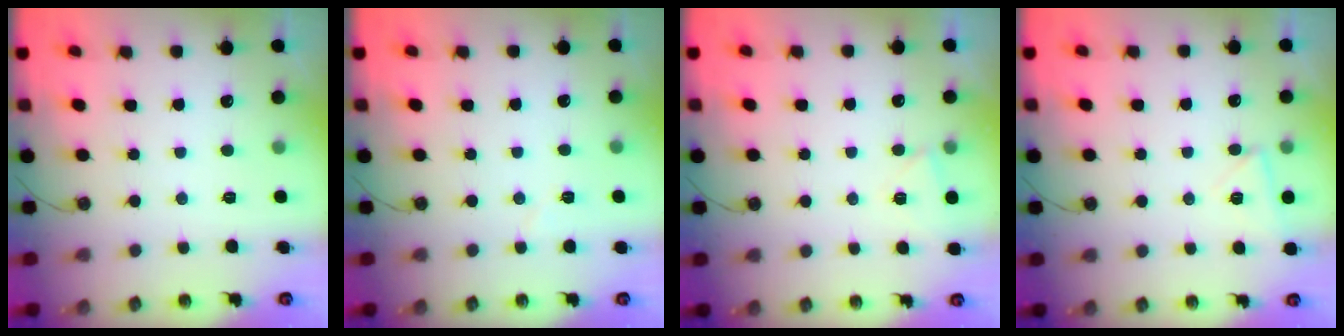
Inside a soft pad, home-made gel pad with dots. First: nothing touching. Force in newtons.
{"total": 4.1, "press": 3.6, "slide": 2.0}
{"total": 4.4, "press": 3.4, "slide": 2.8}
{"total": 4.5, "press": 3.8, "slide": 2.4}